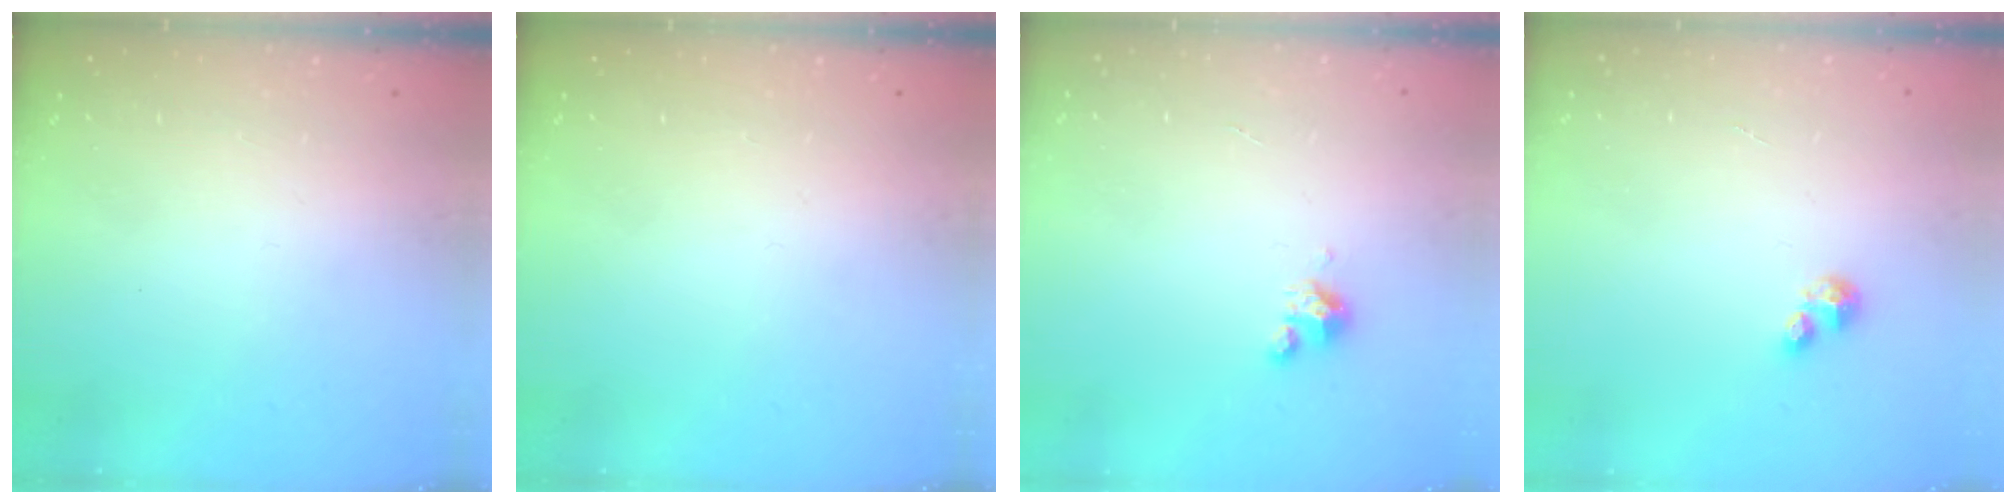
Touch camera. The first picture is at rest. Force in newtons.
{"total": 0.0}
{"total": 2.5, "press": 2.5, "slide": 0.2}
{"total": 2.1, "press": 2.1, "slide": 0.2}